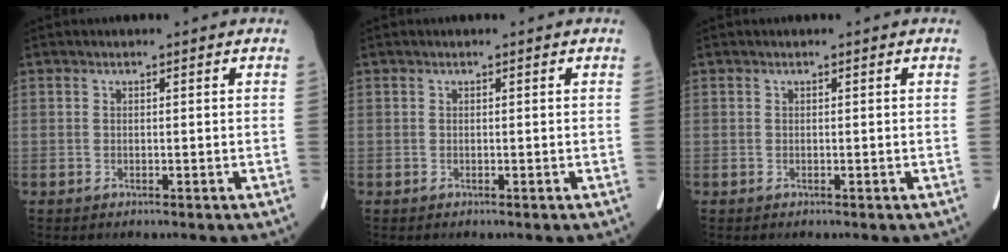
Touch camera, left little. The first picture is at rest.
{"total": 0.0}
{"total": 0.0}